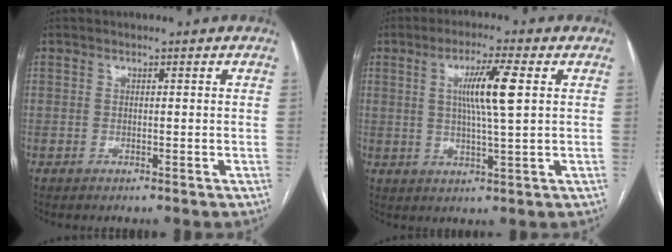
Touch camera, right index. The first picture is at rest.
{"total": 7.7, "force": [1.8, -0.1, 7.5], "torque": [-0.138, 0.001, 0.032]}